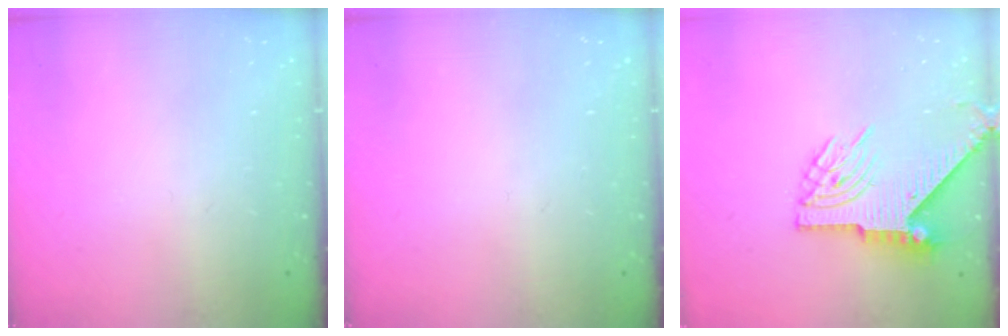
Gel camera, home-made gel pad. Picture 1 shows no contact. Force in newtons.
{"total": 0.0}
{"total": 8.8, "press": 8.7, "slide": 1.3}